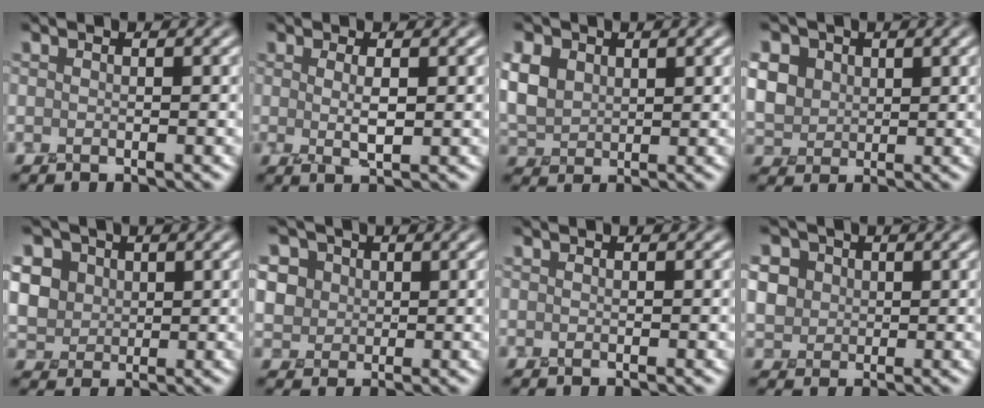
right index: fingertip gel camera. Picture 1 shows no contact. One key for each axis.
{"total": 1.9, "fx": 0.4, "fy": 0.3, "fz": 1.9, "tx": -0.036, "ty": 0.001, "tz": 0.011}
{"total": 3.7, "fx": 2.0, "fy": 2.8, "fz": 1.5, "tx": -0.053, "ty": 0.013, "tz": 0.040}
{"total": 8.3, "fx": 4.0, "fy": 6.4, "fz": 3.4, "tx": -0.096, "ty": 0.033, "tz": 0.069}
{"total": 10.0, "fx": 4.7, "fy": 7.9, "fz": 4.0, "tx": -0.105, "ty": 0.033, "tz": 0.079}
{"total": 6.9, "fx": 3.4, "fy": 5.5, "fz": 2.5, "tx": -0.058, "ty": 0.036, "tz": 0.046}
{"total": 0.0}
{"total": 5.0, "fx": 1.9, "fy": 4.3, "fz": 1.6, "tx": -0.050, "ty": 0.031, "tz": 0.031}